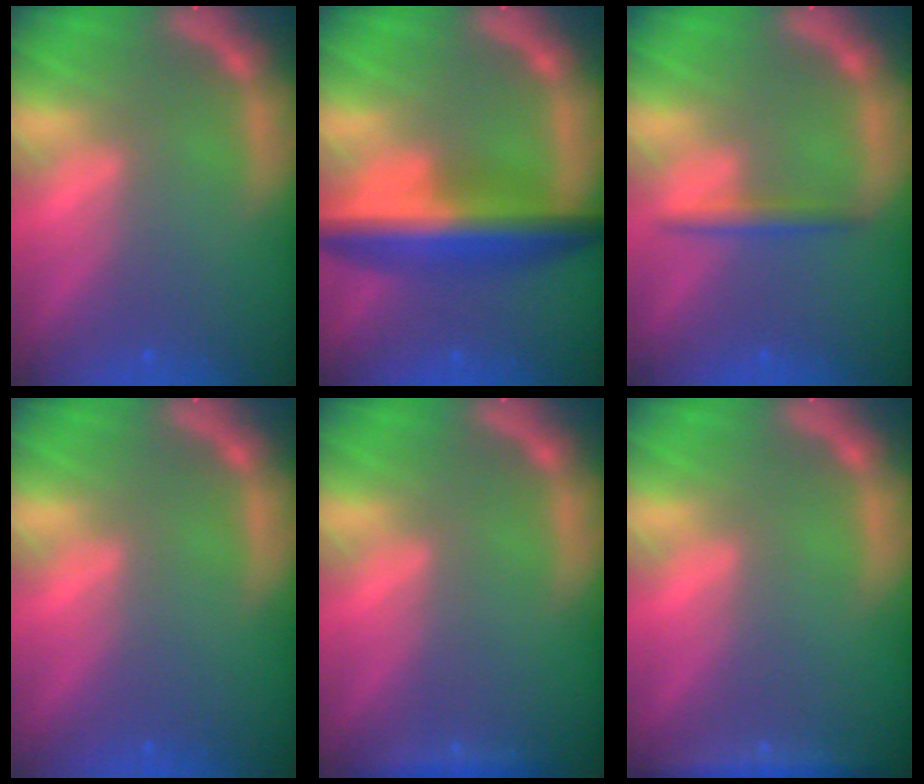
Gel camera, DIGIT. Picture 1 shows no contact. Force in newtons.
{"total": 8.0}
{"total": 1.9}
{"total": 0.0}
{"total": 1.4}
{"total": 2.9}